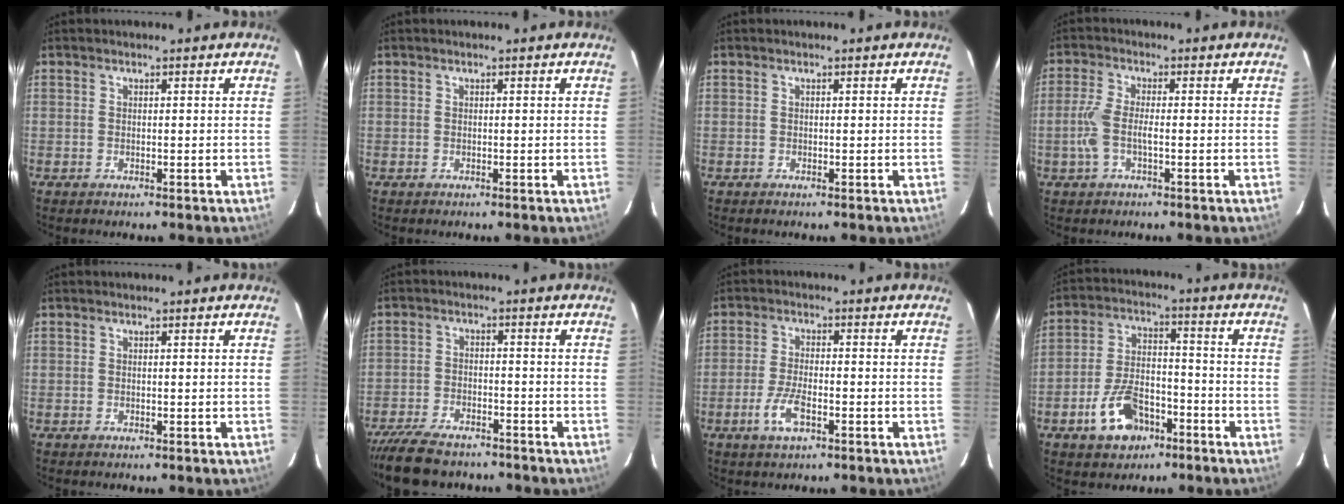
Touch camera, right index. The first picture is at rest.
{"total": 0.0}
{"total": 0.0}
{"total": 5.9, "force": [-1.3, 1.7, 5.5], "torque": [-0.123, 0.002, -0.025]}
{"total": 0.0}
{"total": 11.1, "force": [-9.4, 3.9, 4.4], "torque": [-0.110, -0.015, -0.155]}
{"total": 5.9, "force": [-2.8, 2.0, 4.8], "torque": [-0.108, -0.005, -0.055]}
{"total": 10.9, "force": [-6.0, 6.3, 6.6], "torque": [-0.140, 0.014, -0.095]}